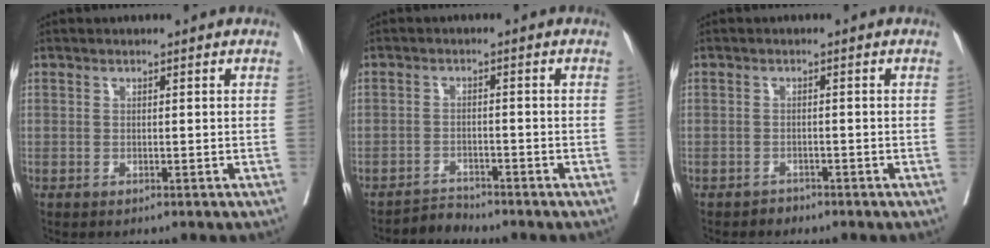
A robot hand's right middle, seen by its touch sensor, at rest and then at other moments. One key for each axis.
{"total": 2.4, "fx": -2.2, "fy": -0.1, "fz": -0.8, "tx": 0.018, "ty": -0.013, "tz": -0.038}
{"total": 1.1, "fx": -1.0, "fy": 0.5, "fz": -0.1, "tx": -0.003, "ty": 0.000, "tz": -0.020}